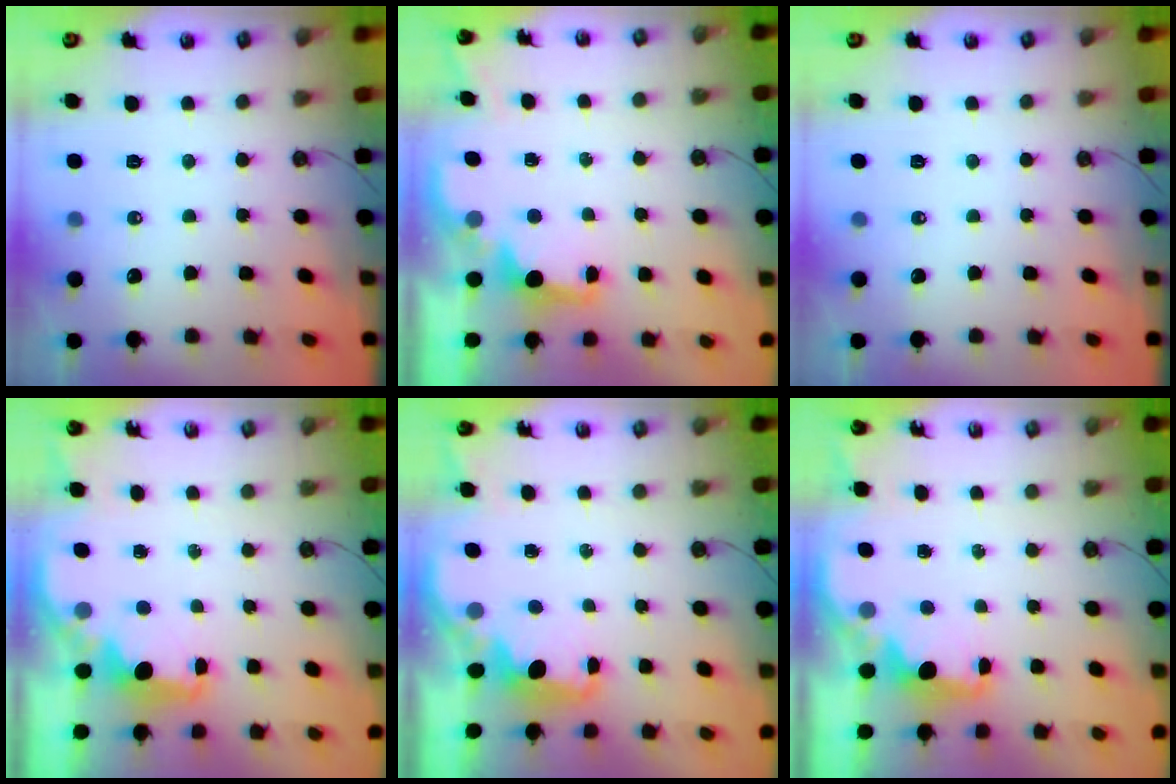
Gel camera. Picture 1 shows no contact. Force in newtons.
{"total": 2.1, "press": 1.9, "slide": 0.8}
{"total": 0.0}
{"total": 2.3, "press": 2.2, "slide": 0.7}
{"total": 1.5, "press": 1.3, "slide": 0.7}
{"total": 2.1, "press": 2.0, "slide": 0.6}